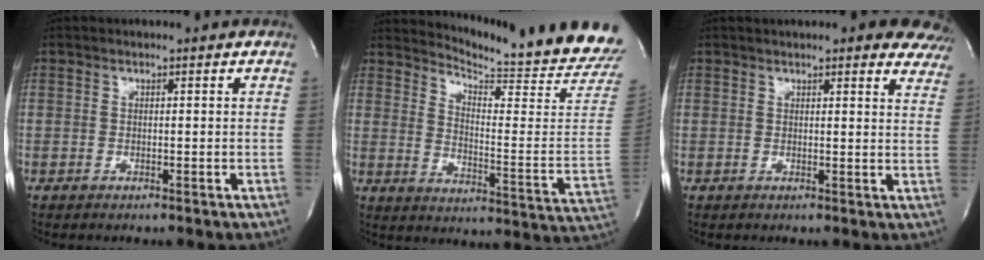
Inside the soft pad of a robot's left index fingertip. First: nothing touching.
{"total": 18.8, "force": [18.2, -0.9, 4.5], "torque": [-0.085, -0.139, 0.222]}
{"total": 14.1, "force": [12.7, 3.1, 5.4], "torque": [-0.049, 0.001, 0.125]}